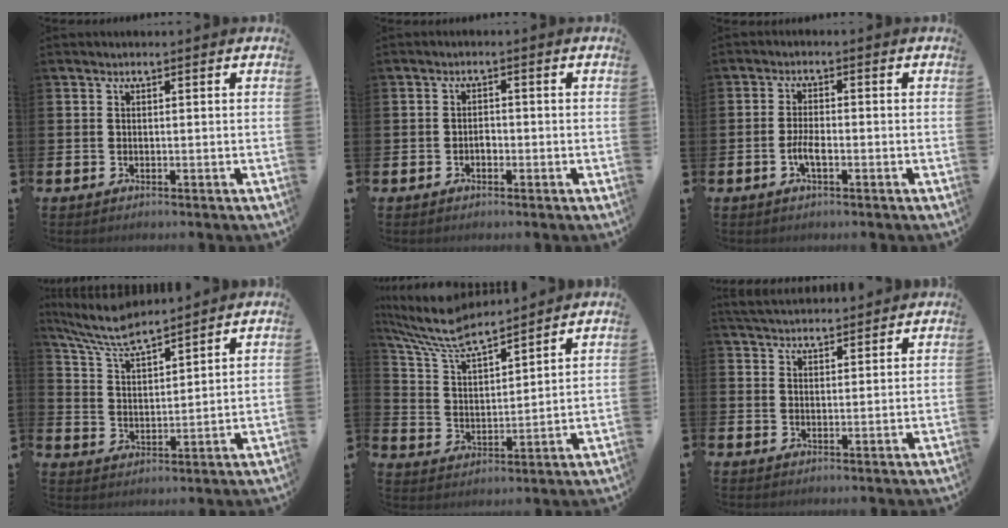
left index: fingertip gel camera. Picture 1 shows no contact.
{"total": 1.3, "force": [-0.6, 0.9, 0.7], "torque": [-0.010, 0.001, -0.012]}
{"total": 2.8, "force": [-0.9, 1.0, 2.5], "torque": [-0.048, -0.001, -0.021]}
{"total": 6.9, "force": [6.5, 0.7, 2.2], "torque": [-0.065, -0.032, 0.117]}
{"total": 8.2, "force": [7.7, 1.3, 2.7], "torque": [-0.083, -0.050, 0.134]}
{"total": 3.8, "force": [3.8, 0.5, 0.3], "torque": [-0.013, -0.018, 0.071]}